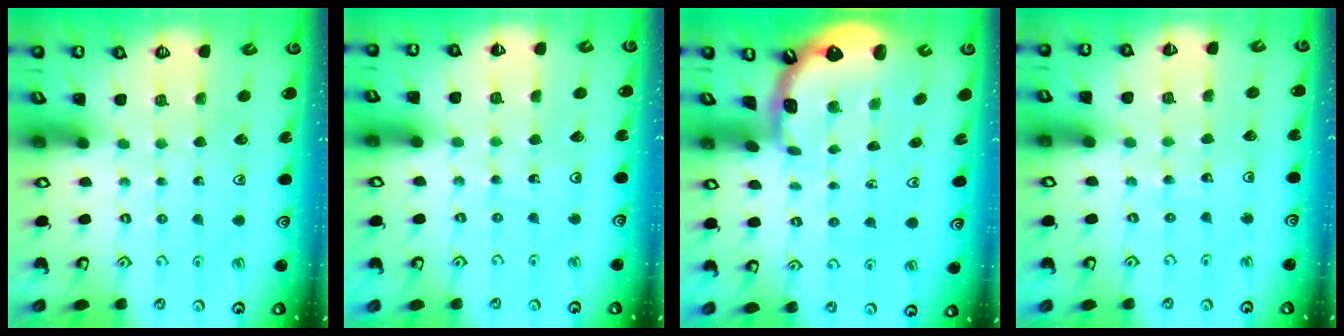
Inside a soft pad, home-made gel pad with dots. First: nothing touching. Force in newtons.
{"total": 5.1, "press": 5.1, "slide": 0.3}
{"total": 1.0, "press": 1.0, "slide": 0.2}
{"total": 5.5, "press": 5.5, "slide": 0.8}